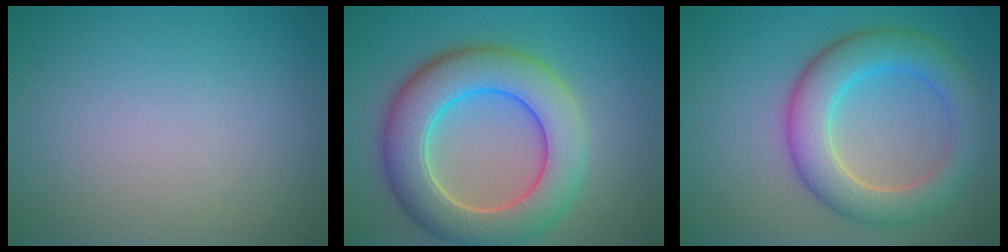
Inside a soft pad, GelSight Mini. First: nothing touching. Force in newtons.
{"total": 8.9, "press": 8.9, "slide": 0.3}
{"total": 6.5, "press": 6.5, "slide": 0.2}